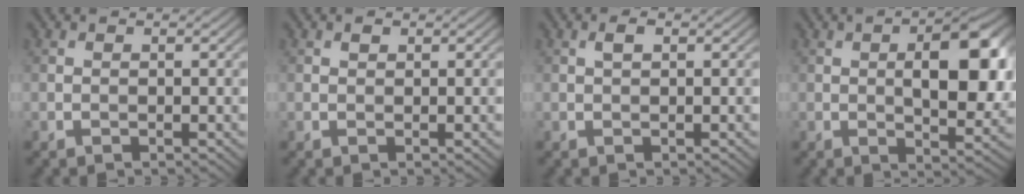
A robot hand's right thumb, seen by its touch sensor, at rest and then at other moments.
{"total": 0.6, "force": [0.3, 0.3, 0.4], "torque": [-0.005, -0.001, 0.006]}
{"total": 1.3, "force": [0.4, 0.5, 1.2], "torque": [-0.022, 0.001, 0.005]}
{"total": 9.8, "force": [1.1, 4.2, 8.7], "torque": [-0.128, 0.005, 0.017]}